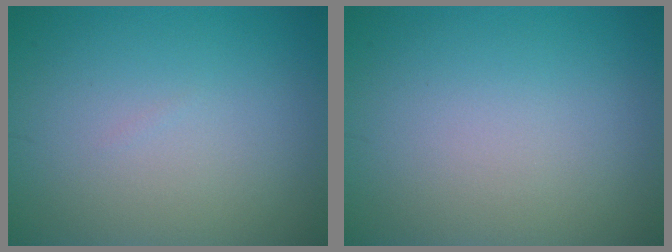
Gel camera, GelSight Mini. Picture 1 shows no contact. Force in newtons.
{"total": 0.0}